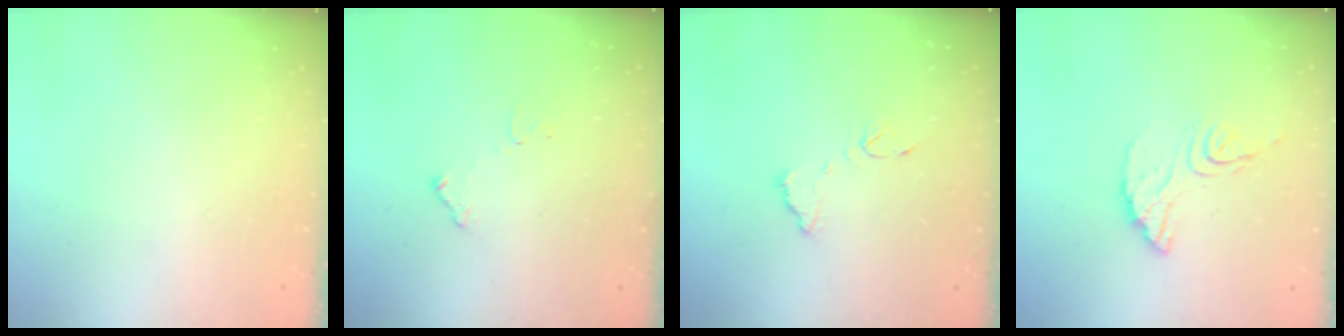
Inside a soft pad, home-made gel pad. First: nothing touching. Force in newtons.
{"total": 8.0, "press": 8.0, "slide": 0.4}
{"total": 8.8, "press": 8.8, "slide": 0.6}
{"total": 11.5, "press": 11.4, "slide": 1.0}